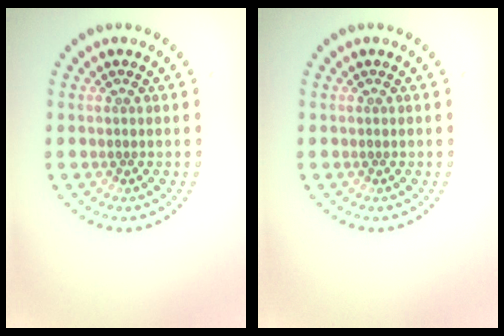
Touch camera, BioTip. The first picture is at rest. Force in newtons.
{"total": 0.0}